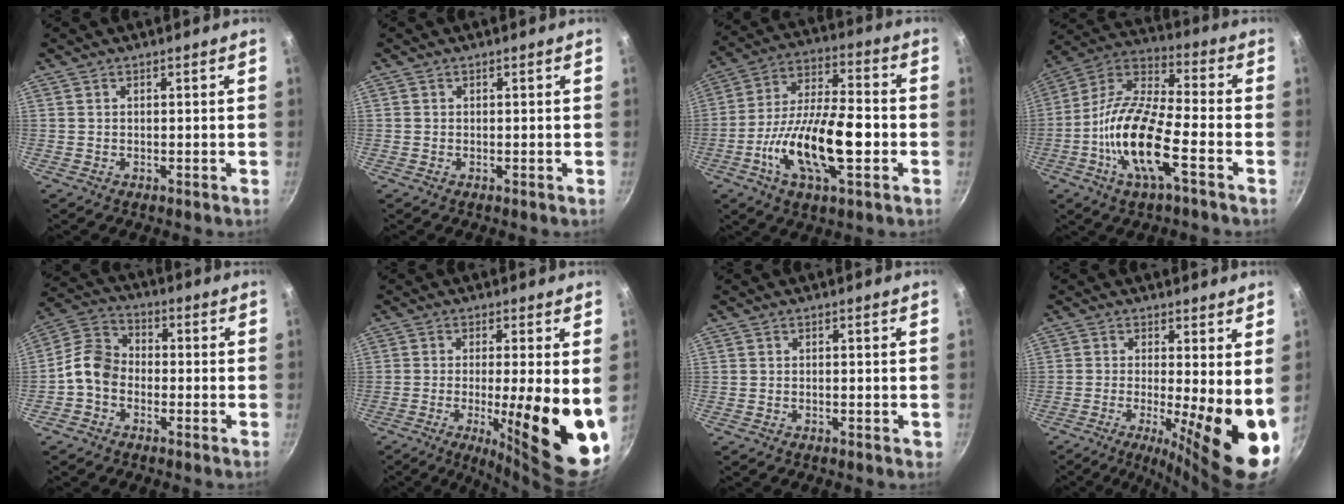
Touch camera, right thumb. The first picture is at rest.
{"total": 0.0}
{"total": 18.4, "force": [-4.7, 7.4, 16.2], "torque": [-0.279, 0.032, -0.091]}
{"total": 16.6, "force": [-5.7, 5.3, 14.6], "torque": [-0.286, 0.035, -0.130]}
{"total": 7.7, "force": [-2.5, 5.8, 4.4], "torque": [-0.073, 0.036, -0.070]}
{"total": 17.3, "force": [-2.4, 3.8, 16.7], "torque": [-0.218, -0.025, -0.029]}
{"total": 0.6, "force": [-0.2, 0.3, 0.5], "torque": [-0.005, 0.001, -0.003]}
{"total": 13.2, "force": [-1.7, 3.0, 12.8], "torque": [-0.169, -0.021, -0.021]}